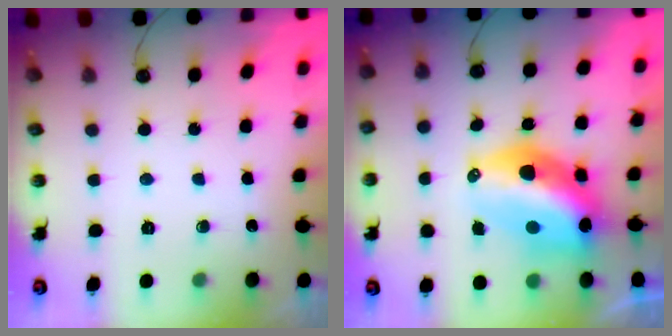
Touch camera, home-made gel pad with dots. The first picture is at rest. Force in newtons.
{"total": 14.1, "press": 14.0, "slide": 1.2}